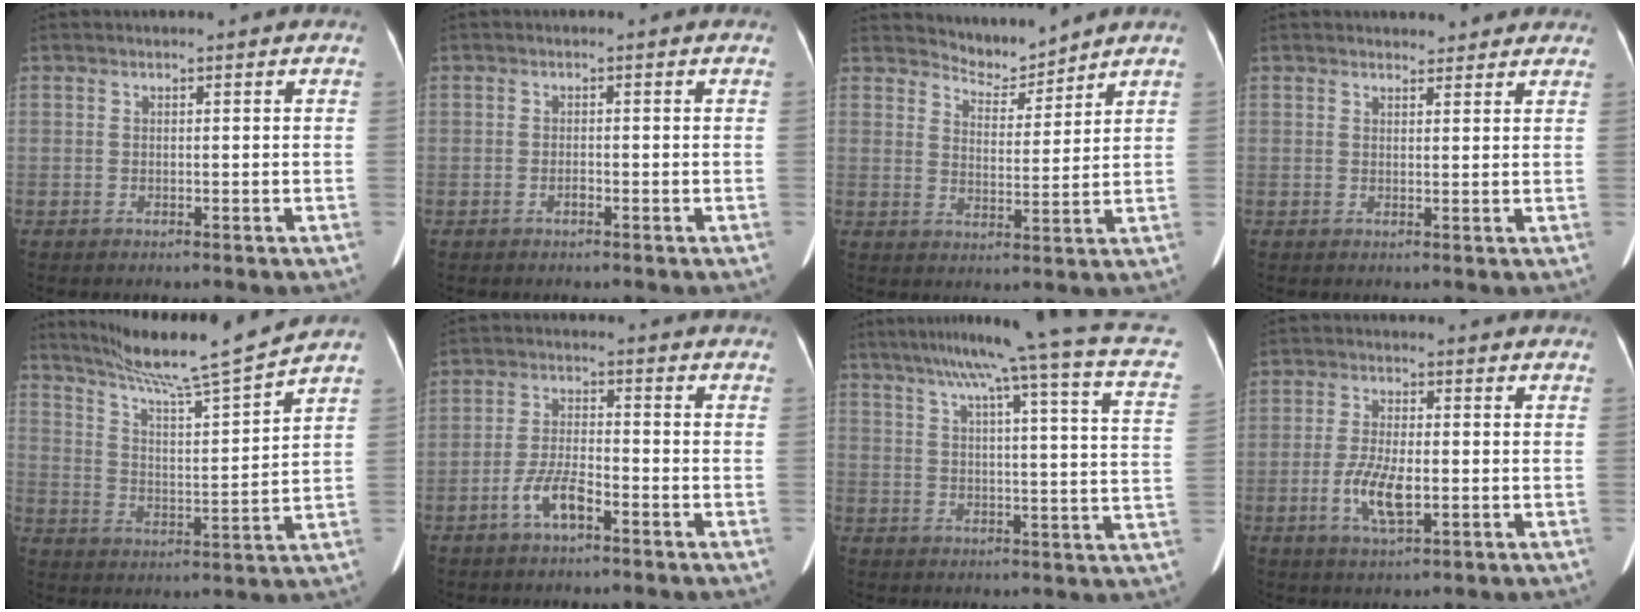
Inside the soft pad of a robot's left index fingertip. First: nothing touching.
{"total": 0.8, "force": [-0.6, 0.2, 0.5], "torque": [-0.012, 0.000, -0.011]}
{"total": 4.7, "force": [4.6, 0.4, -0.5], "torque": [0.004, -0.004, 0.081]}
{"total": 3.8, "force": [3.6, 1.3, 0.5], "torque": [0.000, 0.007, 0.034]}
{"total": 14.2, "force": [12.7, -2.2, 5.9], "torque": [-0.107, -0.020, 0.206]}
{"total": 5.4, "force": [-3.1, 1.4, 4.2], "torque": [-0.091, 0.004, -0.061]}
{"total": 21.8, "force": [15.8, -1.2, 15.0], "torque": [-0.232, -0.015, 0.189]}
{"total": 6.5, "force": [-1.8, 2.1, 5.9], "torque": [-0.122, -0.004, -0.031]}